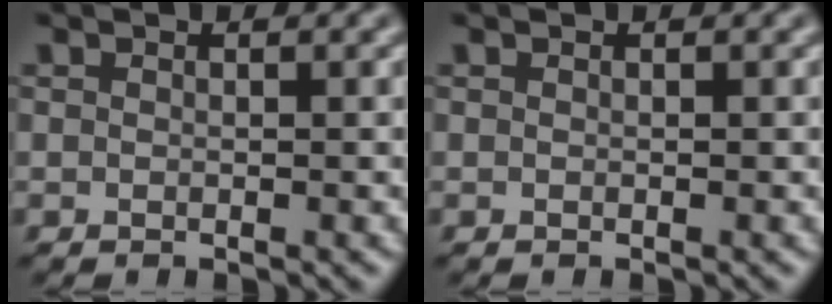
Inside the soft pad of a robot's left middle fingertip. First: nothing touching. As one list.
[{"total": 0.0}]